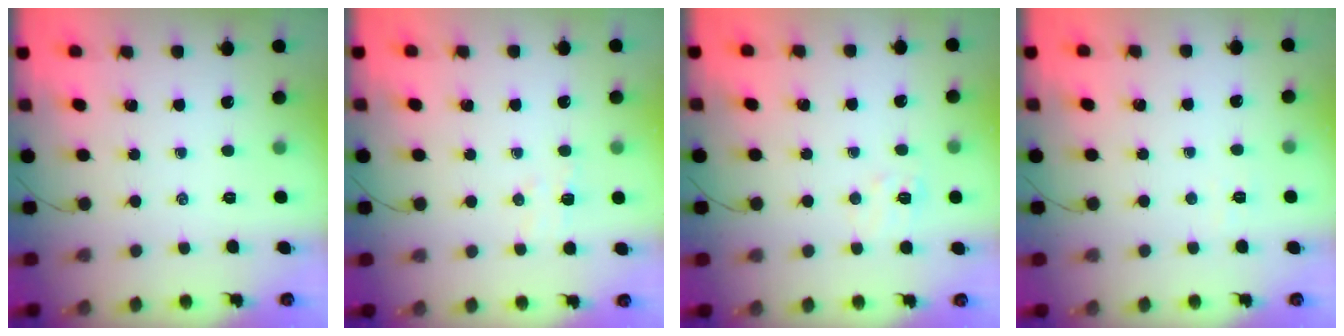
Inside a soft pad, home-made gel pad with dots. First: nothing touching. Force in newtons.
{"total": 5.1, "press": 4.9, "slide": 1.0}
{"total": 6.4, "press": 6.3, "slide": 1.3}
{"total": 2.8, "press": 2.7, "slide": 0.8}